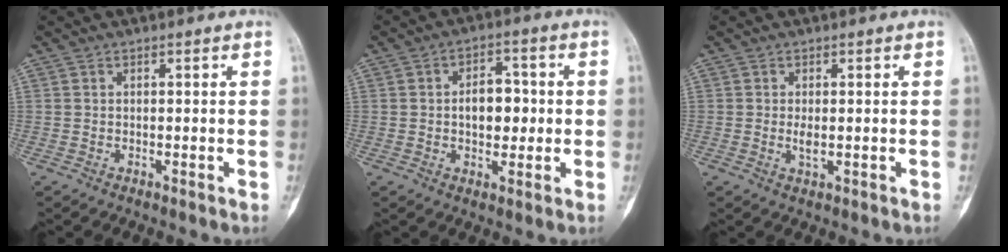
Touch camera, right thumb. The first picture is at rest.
{"total": 7.2, "force": [0.1, 4.6, 5.6], "torque": [-0.055, 0.012, -0.001]}
{"total": 1.8, "force": [0.0, 0.7, 1.7], "torque": [-0.031, -0.004, 0.001]}